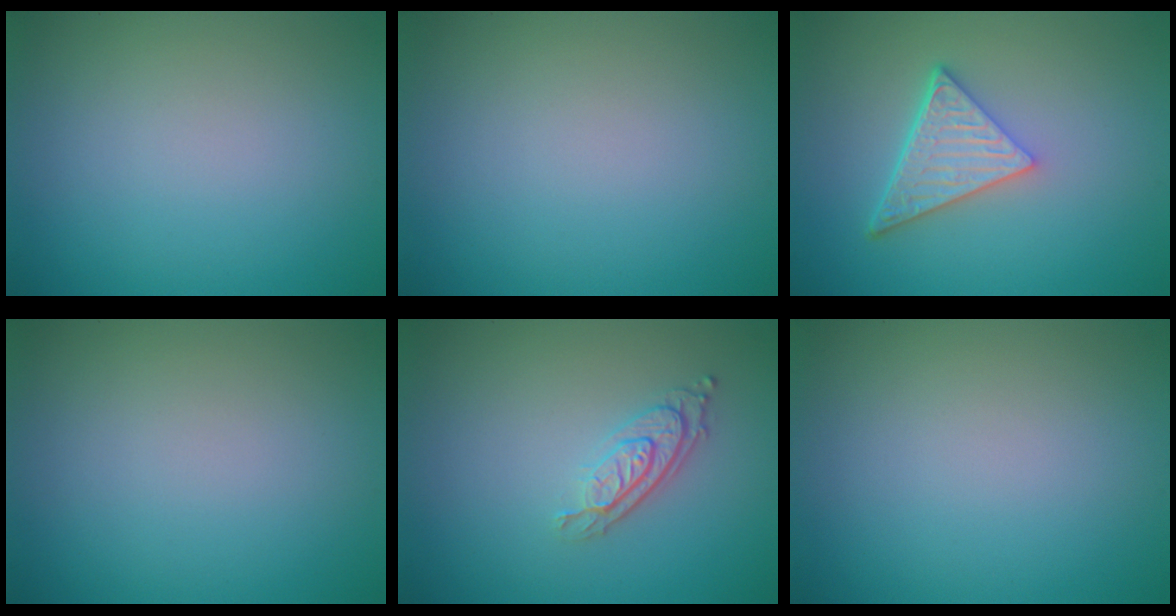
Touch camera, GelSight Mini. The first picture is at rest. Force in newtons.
{"total": 0.0}
{"total": 5.0, "press": 3.5, "slide": 3.6}
{"total": 0.0}
{"total": 3.0, "press": 2.2, "slide": 2.0}
{"total": 0.0}